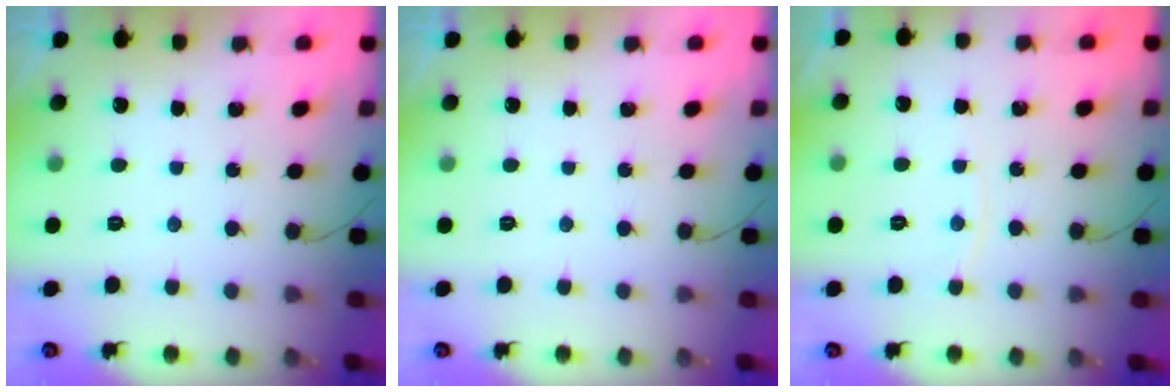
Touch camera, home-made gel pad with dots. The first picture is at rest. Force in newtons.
{"total": 0.0}
{"total": 3.1, "press": 3.1, "slide": 0.5}